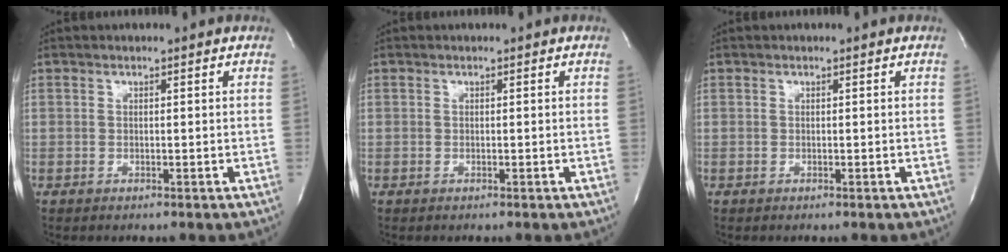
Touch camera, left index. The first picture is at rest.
{"total": 0.0}
{"total": 0.0}